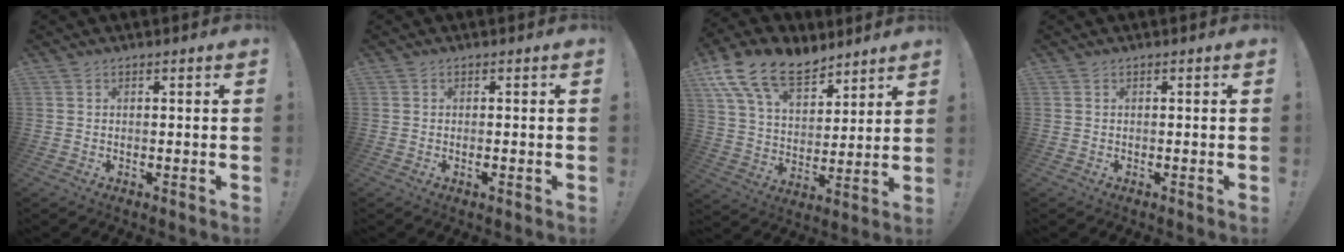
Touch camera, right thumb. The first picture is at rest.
{"total": 1.2, "force": [-0.3, 0.2, 1.1], "torque": [-0.013, -0.003, -0.006]}
{"total": 17.1, "force": [11.2, 9.5, 8.7], "torque": [-0.158, -0.067, 0.209]}
{"total": 0.0}